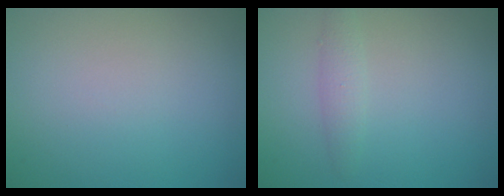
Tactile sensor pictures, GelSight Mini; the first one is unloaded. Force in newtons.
{"total": 1.4, "press": 1.4, "slide": 0.0}